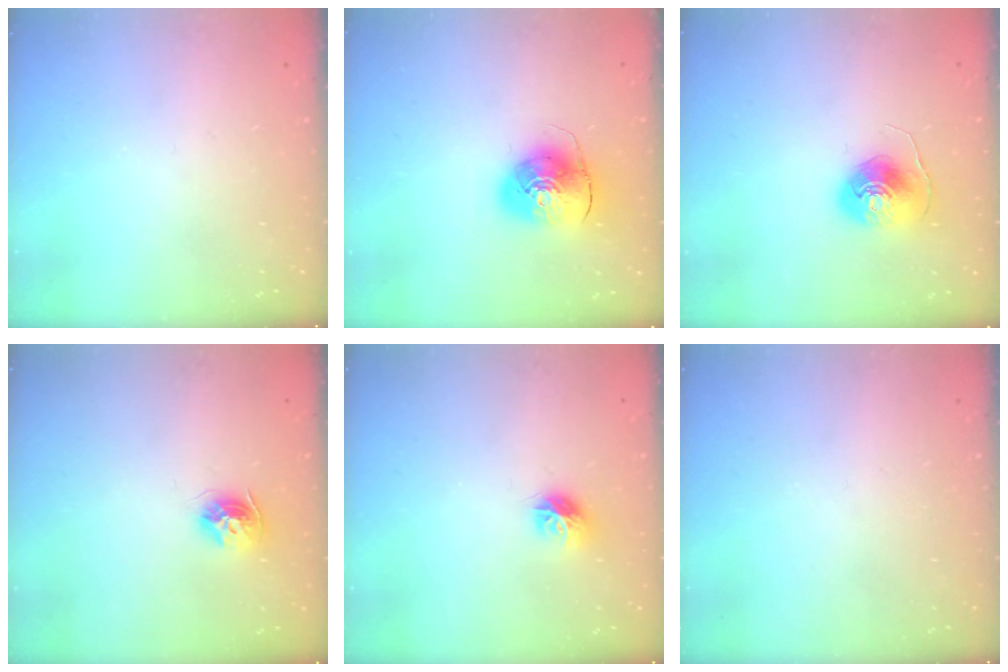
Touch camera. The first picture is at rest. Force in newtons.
{"total": 9.9, "press": 9.8, "slide": 1.6}
{"total": 9.1, "press": 9.1, "slide": 0.4}
{"total": 9.5, "press": 9.5, "slide": 0.4}
{"total": 8.1, "press": 8.1, "slide": 0.2}
{"total": 0.0}